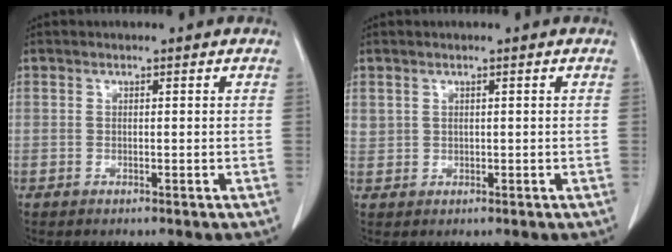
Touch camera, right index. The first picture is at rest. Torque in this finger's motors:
{"motor_torque": [-0.04, 0.10, -0.04, 0.01]}